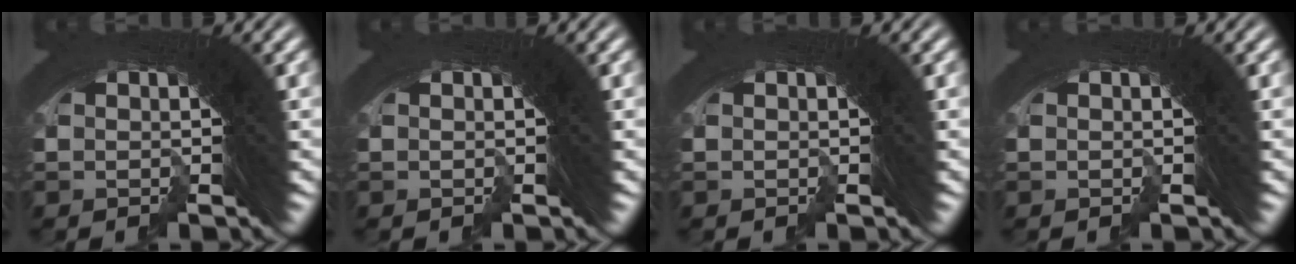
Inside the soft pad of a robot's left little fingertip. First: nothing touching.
{"total": 0.0}
{"total": 0.0}
{"total": 0.0}